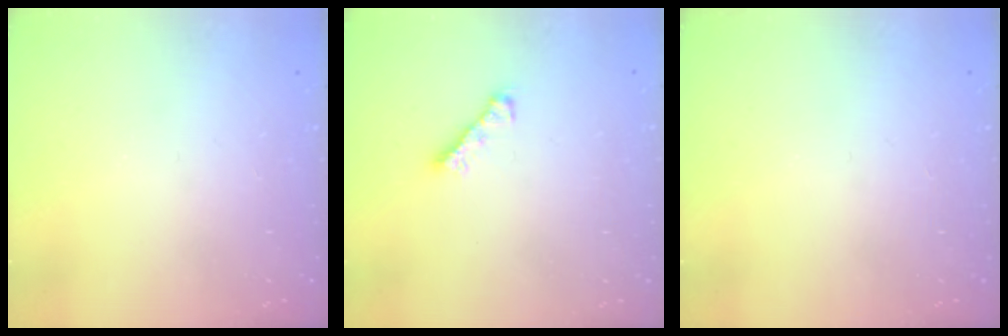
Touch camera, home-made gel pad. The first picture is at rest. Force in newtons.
{"total": 3.5, "press": 3.4, "slide": 0.7}
{"total": 0.0}